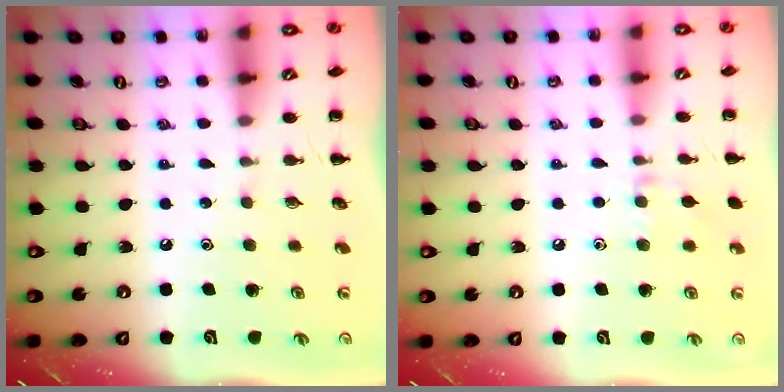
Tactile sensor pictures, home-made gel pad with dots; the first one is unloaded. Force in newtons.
{"total": 5.8, "press": 5.5, "slide": 1.9}